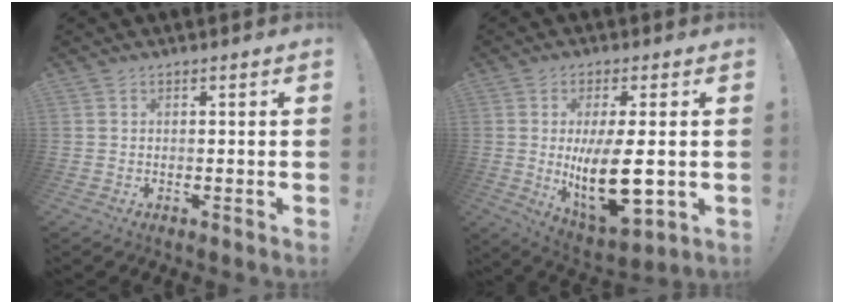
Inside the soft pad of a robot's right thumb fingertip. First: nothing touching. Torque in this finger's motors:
{"motor_torque": [0.28, 0.69, 0.82, 0.57, 0.15]}